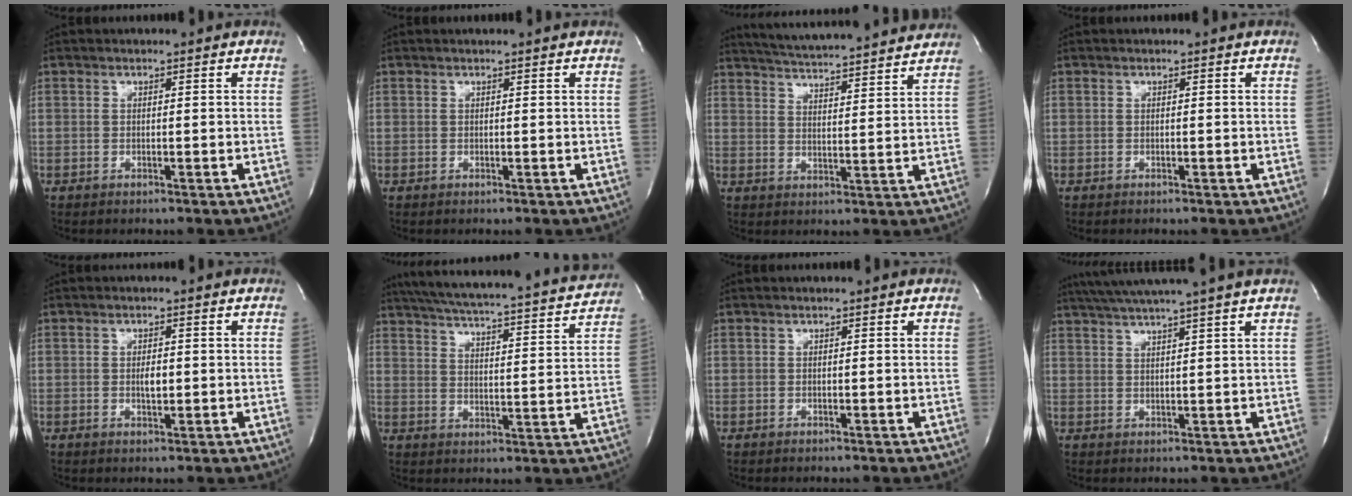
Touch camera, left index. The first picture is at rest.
{"total": 1.9, "force": [1.8, -0.1, 0.6], "torque": [-0.011, 0.010, 0.020]}
{"total": 19.8, "force": [18.3, 1.3, 7.3], "torque": [-0.125, 0.008, 0.251]}
{"total": 0.0}
{"total": 2.0, "force": [-0.2, 0.8, 1.8], "torque": [-0.039, -0.003, -0.001]}
{"total": 23.1, "force": [21.0, 1.9, 9.4], "torque": [-0.158, -0.019, 0.277]}
{"total": 0.0}
{"total": 10.5, "force": [8.9, -1.9, 5.3], "torque": [-0.092, 0.015, 0.128]}